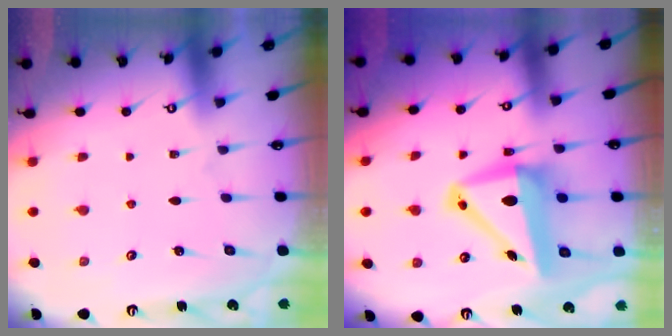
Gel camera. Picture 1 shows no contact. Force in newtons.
{"total": 10.9, "press": 10.6, "slide": 2.4}